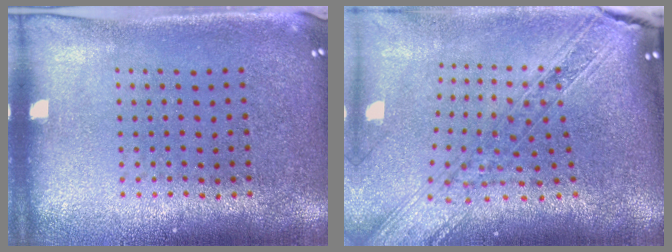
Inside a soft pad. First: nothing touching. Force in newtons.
{"total": 2.4, "press": 2.0, "slide": 1.3}